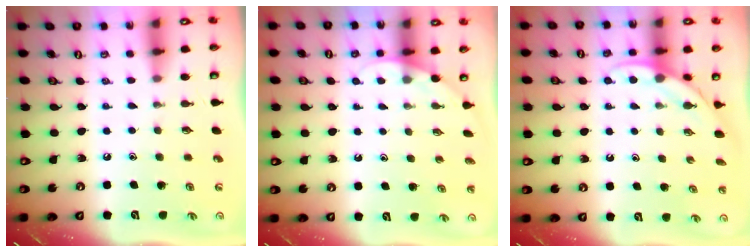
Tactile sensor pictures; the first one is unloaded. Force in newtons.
{"total": 2.8, "press": 2.8, "slide": 0.1}
{"total": 5.4, "press": 5.4, "slide": 0.2}